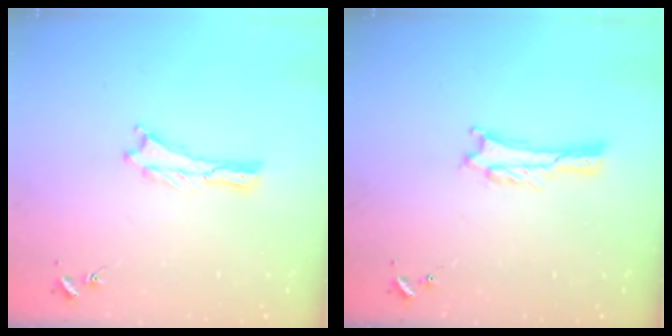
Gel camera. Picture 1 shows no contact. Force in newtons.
{"total": 1.0, "press": 1.0, "slide": 0.1}